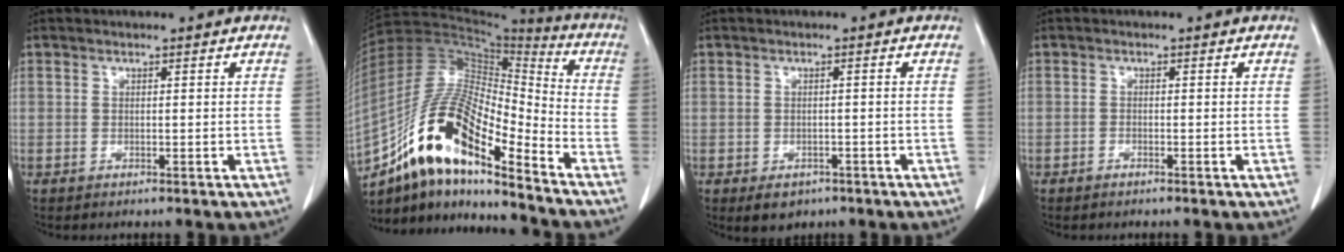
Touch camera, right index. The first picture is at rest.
{"total": 17.6, "force": [-11.5, 4.0, 12.7], "torque": [-0.245, 0.022, -0.203]}
{"total": 3.3, "force": [-1.9, 2.4, 1.3], "torque": [-0.011, 0.002, -0.016]}
{"total": 0.7, "force": [-0.6, 0.2, 0.3], "torque": [-0.007, 0.000, -0.011]}